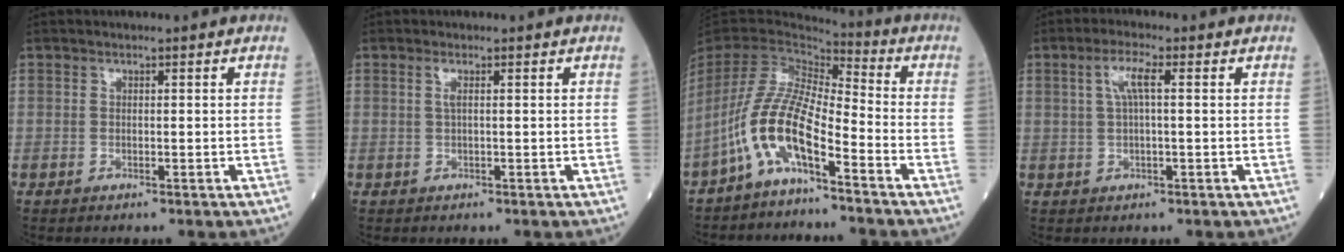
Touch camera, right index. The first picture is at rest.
{"total": 0.9, "force": [0.3, -0.1, 0.8], "torque": [-0.023, 0.001, 0.005]}
{"total": 10.5, "force": [-5.7, 2.1, 8.5], "torque": [-0.191, 0.006, -0.115]}
{"total": 3.6, "force": [1.0, 0.4, 3.5], "torque": [-0.074, 0.013, 0.023]}